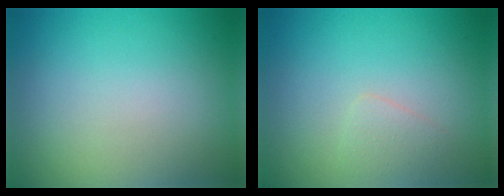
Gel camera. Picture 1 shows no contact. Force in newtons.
{"total": 1.2, "press": 1.2, "slide": 0.0}